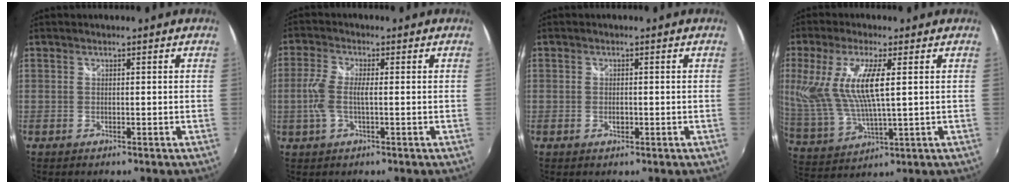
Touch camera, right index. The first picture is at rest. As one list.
[{"total": 5.8, "force": [-0.5, 1.9, 5.5], "torque": [-0.119, 0.002, -0.008]}, {"total": 1.3, "force": [-0.3, 0.8, 1.0], "torque": [-0.018, -0.001, -0.005]}, {"total": 14.5, "force": [3.5, 4.1, 13.4], "torque": [-0.266, -0.007, 0.081]}]